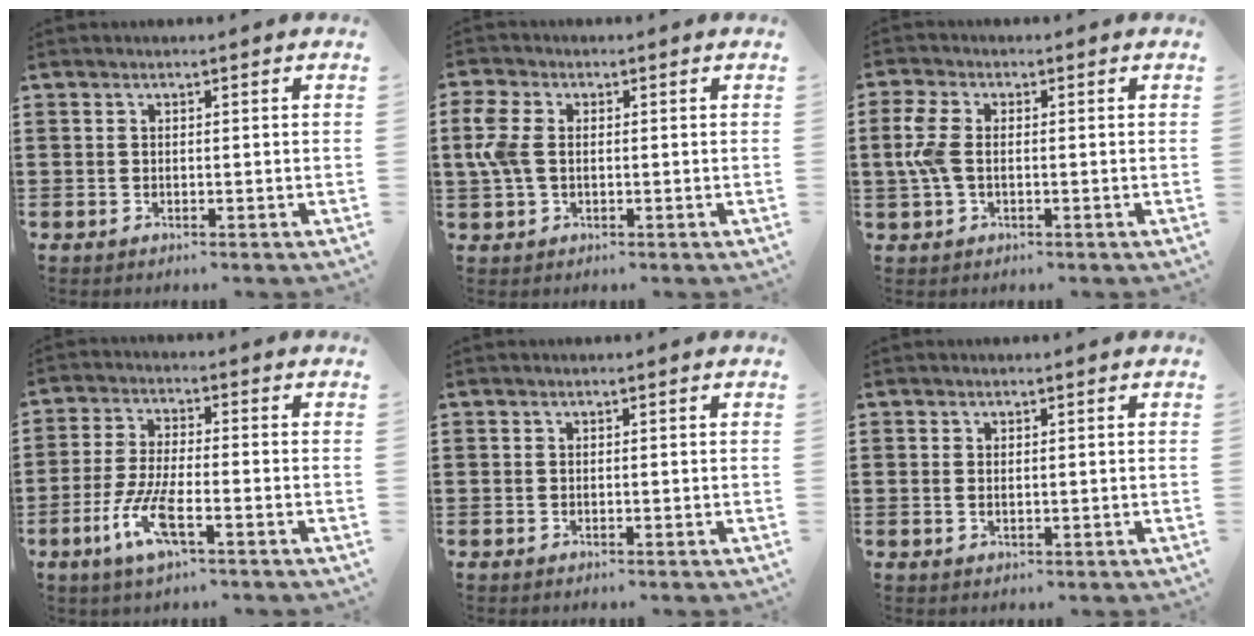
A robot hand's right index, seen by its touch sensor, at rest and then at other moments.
{"total": 5.5, "force": [0.3, 3.4, 4.2], "torque": [-0.123, -0.002, -0.004]}
{"total": 5.3, "force": [0.0, 2.8, 4.5], "torque": [-0.122, -0.003, -0.010]}
{"total": 7.1, "force": [-3.5, 1.6, 6.0], "torque": [-0.143, -0.016, -0.070]}
{"total": 0.0}
{"total": 0.8, "force": [0.2, 0.4, 0.7], "torque": [-0.016, 0.002, 0.003]}